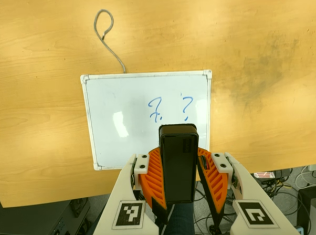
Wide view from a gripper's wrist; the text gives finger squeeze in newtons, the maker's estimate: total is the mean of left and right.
{"total": 6.5, "left": 6.9, "right": 6.1}